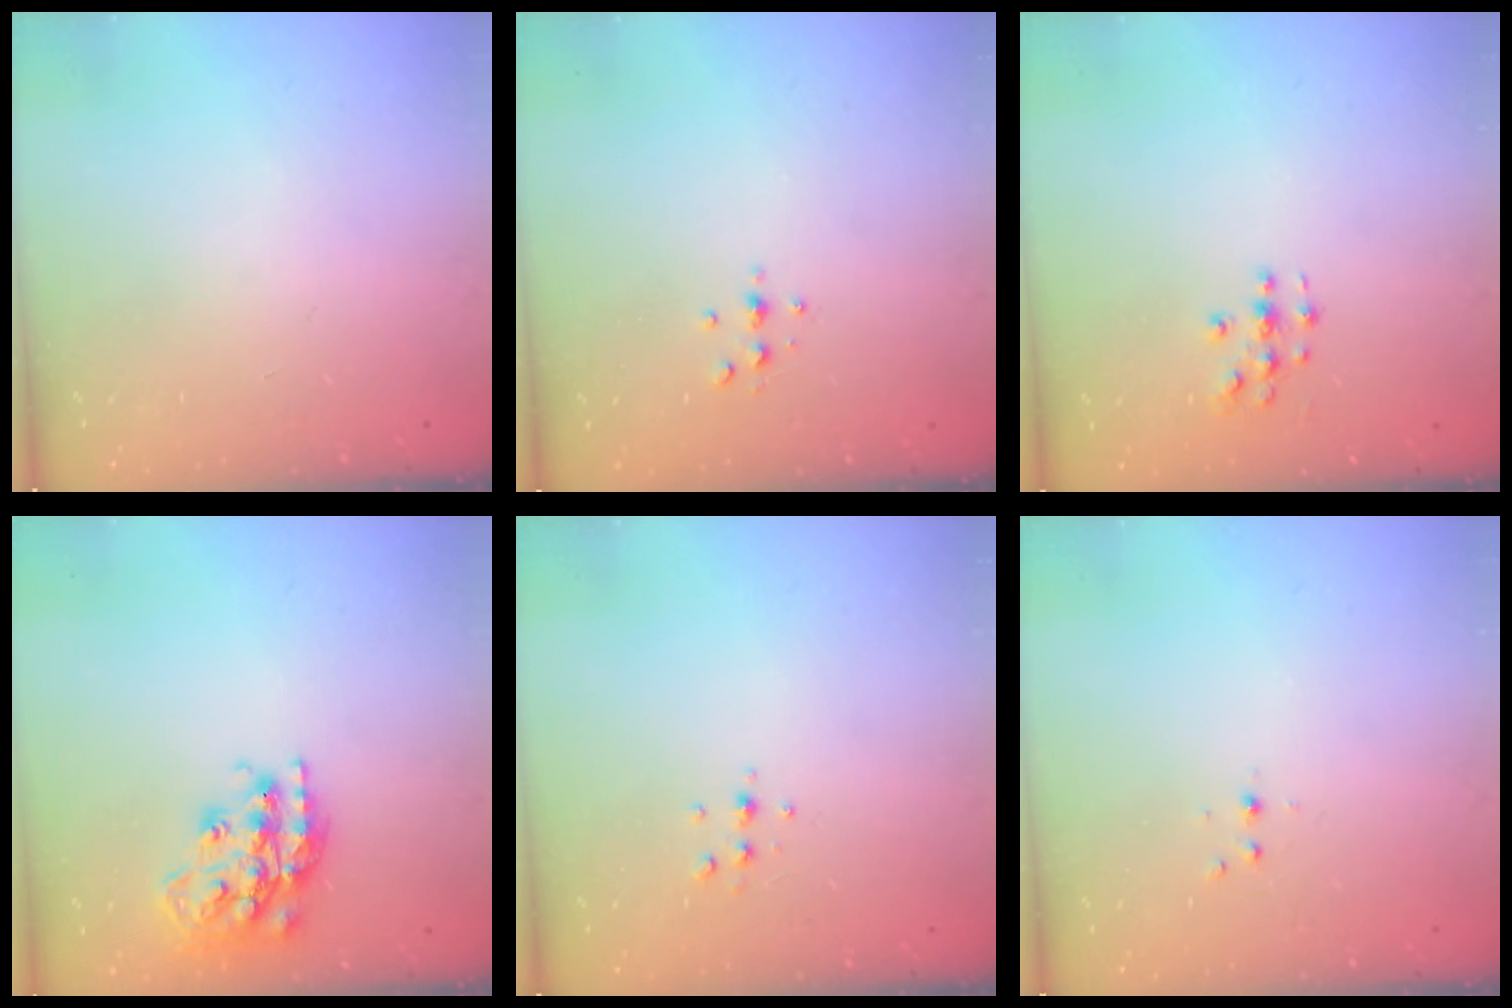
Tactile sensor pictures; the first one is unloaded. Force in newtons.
{"total": 3.0, "press": 3.0, "slide": 0.4}
{"total": 3.1, "press": 3.1, "slide": 0.2}
{"total": 19.3, "press": 19.3, "slide": 1.4}
{"total": 4.7, "press": 4.4, "slide": 1.6}
{"total": 3.0, "press": 2.6, "slide": 1.5}